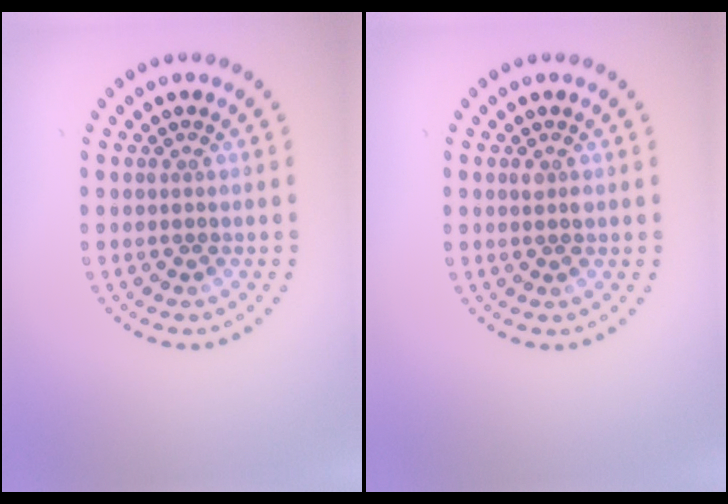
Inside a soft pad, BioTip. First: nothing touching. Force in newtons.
{"total": 1.0, "press": 0.9, "slide": 0.3}